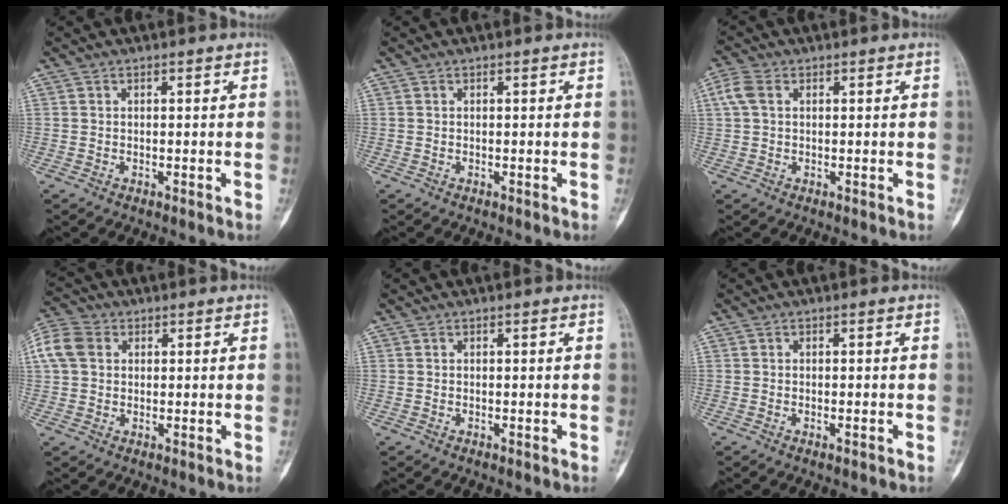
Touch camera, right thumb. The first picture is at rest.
{"total": 0.0}
{"total": 3.5, "force": [1.0, 2.3, 2.5], "torque": [-0.074, 0.015, 0.019]}
{"total": 9.7, "force": [2.5, 7.6, 5.5], "torque": [-0.129, 0.023, 0.047]}
{"total": 0.0}
{"total": 0.9, "force": [-0.5, 0.2, 0.7], "torque": [-0.010, -0.001, -0.006]}